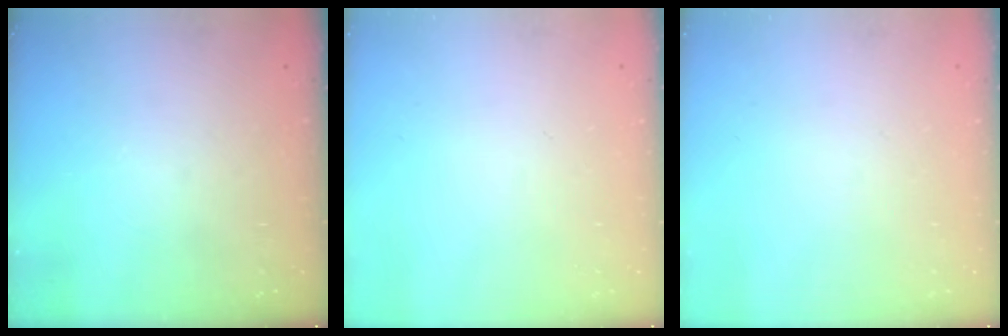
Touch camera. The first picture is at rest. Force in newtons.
{"total": 0.0}
{"total": 0.0}